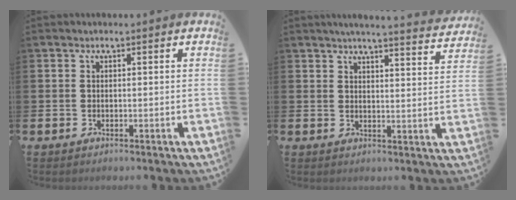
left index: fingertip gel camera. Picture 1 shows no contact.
{"total": 4.7, "force": [4.5, -0.6, 1.2], "torque": [-0.026, -0.029, 0.076]}